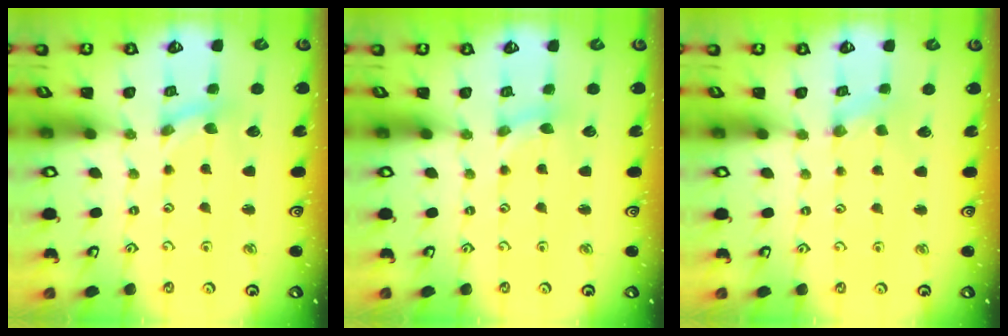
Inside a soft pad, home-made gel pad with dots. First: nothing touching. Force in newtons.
{"total": 1.9, "press": 1.9, "slide": 0.4}
{"total": 1.2, "press": 1.1, "slide": 0.3}